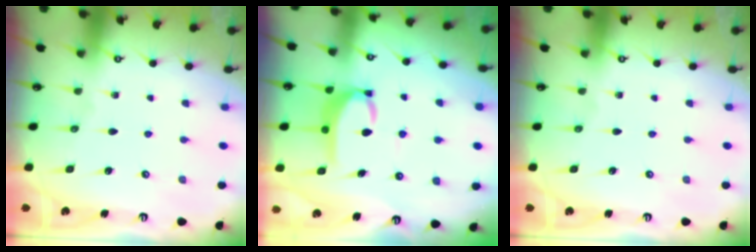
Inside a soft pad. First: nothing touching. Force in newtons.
{"total": 5.1, "press": 5.1, "slide": 0.2}
{"total": 0.0}